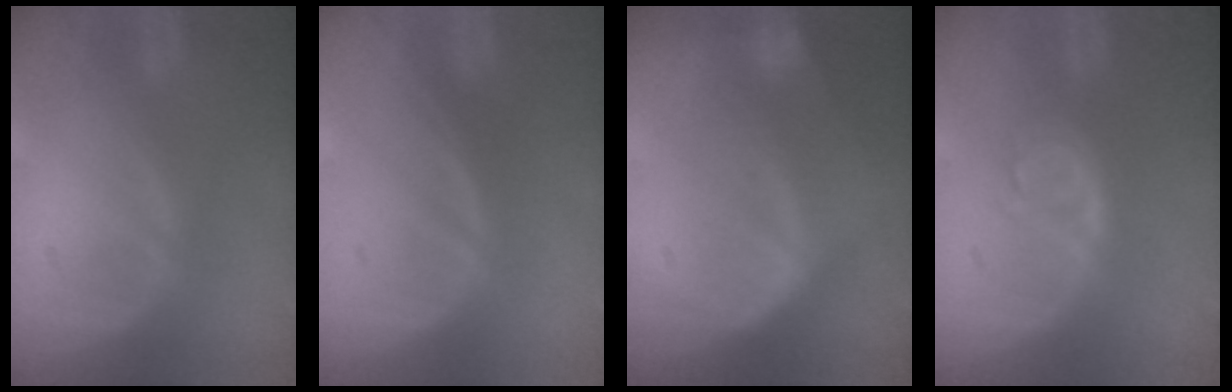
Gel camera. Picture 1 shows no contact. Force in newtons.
{"total": 0.0}
{"total": 7.2, "press": 6.6, "slide": 2.9}
{"total": 4.1, "press": 3.6, "slide": 1.9}